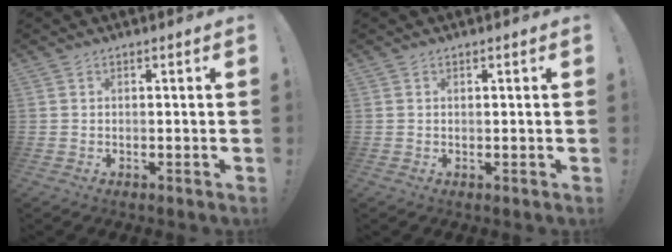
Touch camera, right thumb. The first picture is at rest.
{"total": 0.5, "force": [0.5, 0.1, -0.2], "torque": [0.010, -0.001, 0.007]}